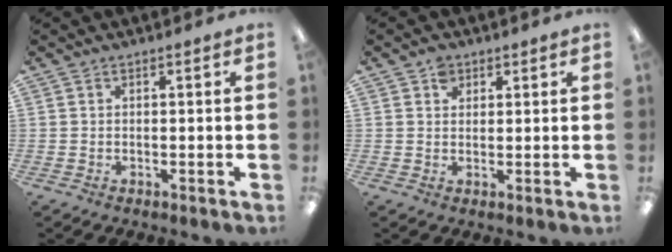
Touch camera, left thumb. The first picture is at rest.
{"total": 2.8, "force": [1.7, 2.1, 1.0], "torque": [-0.007, -0.006, 0.029]}